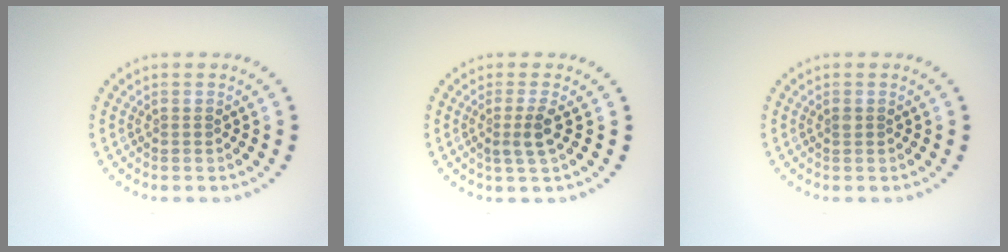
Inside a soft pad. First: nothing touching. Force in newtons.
{"total": 2.0, "press": 1.5, "slide": 1.3}
{"total": 0.5, "press": 0.5, "slide": 0.1}